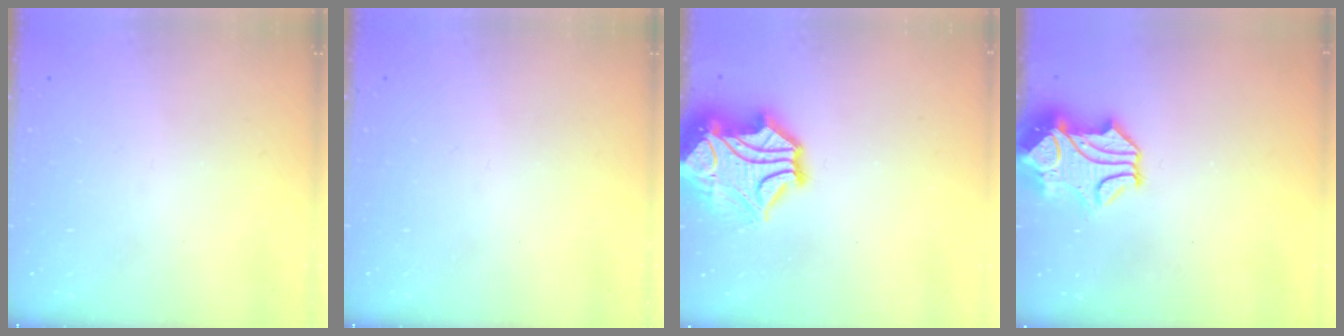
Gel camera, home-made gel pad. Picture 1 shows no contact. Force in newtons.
{"total": 0.0}
{"total": 8.0, "press": 7.8, "slide": 2.1}
{"total": 2.0, "press": 1.5, "slide": 1.3}